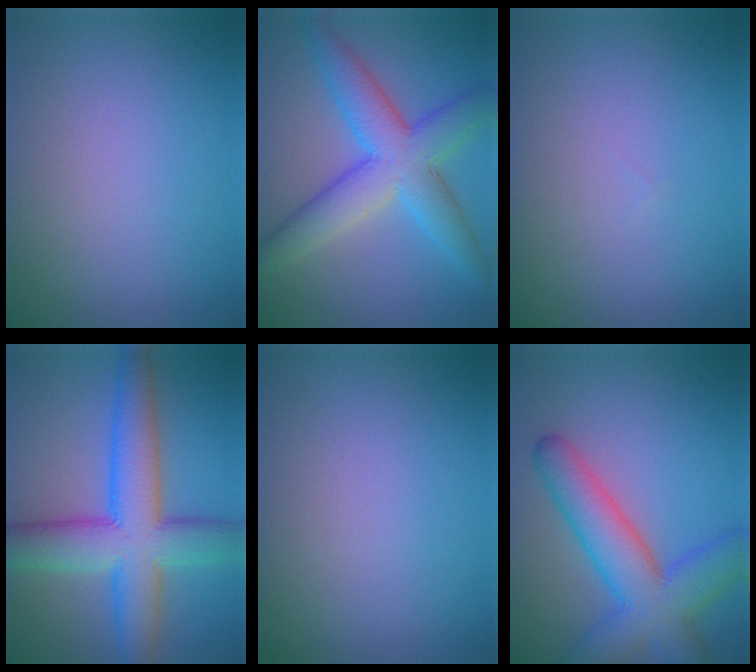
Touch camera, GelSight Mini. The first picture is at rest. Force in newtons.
{"total": 7.8, "press": 7.8, "slide": 0.1}
{"total": 0.0}
{"total": 9.6, "press": 9.5, "slide": 0.2}
{"total": 0.0}
{"total": 8.1, "press": 8.1, "slide": 0.3}